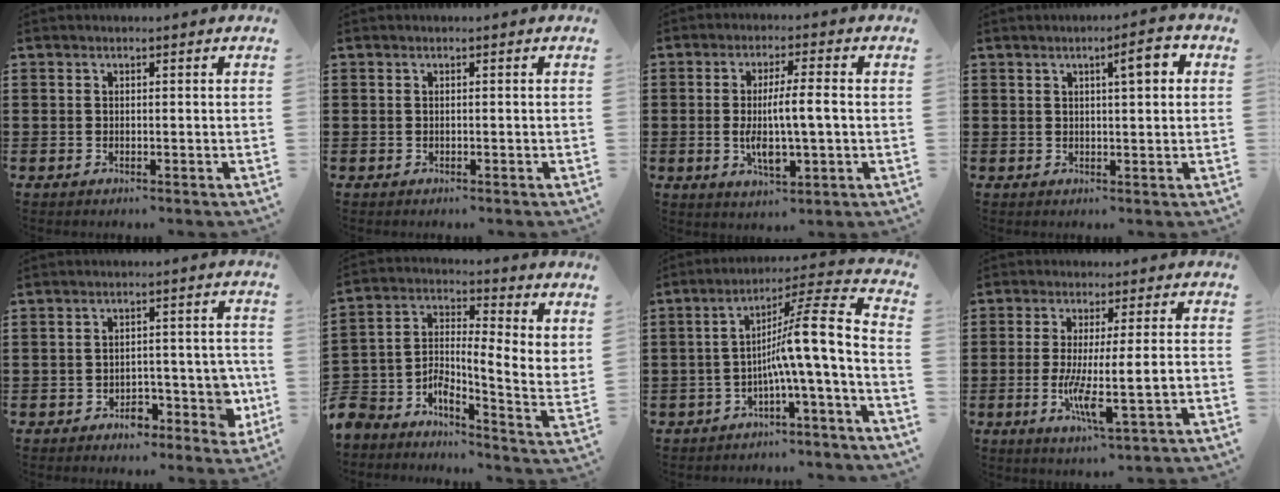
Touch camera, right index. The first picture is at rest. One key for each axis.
{"total": 0.0}
{"total": 7.6, "fx": -0.4, "fy": 1.9, "fz": 7.4, "tx": -0.142, "ty": -0.004, "tz": -0.009}
{"total": 4.5, "fx": 1.4, "fy": 1.0, "fz": 4.1, "tx": -0.066, "ty": 0.003, "tz": 0.016}
{"total": 7.0, "fx": -2.8, "fy": 4.4, "fz": 4.6, "tx": -0.052, "ty": 0.008, "tz": -0.051}
{"total": 3.8, "fx": -1.5, "fy": 1.3, "fz": 3.3, "tx": -0.088, "ty": -0.040, "tz": -0.037}
{"total": 10.0, "fx": -2.2, "fy": -0.2, "fz": 9.7, "tx": -0.166, "ty": -0.035, "tz": -0.060}
{"total": 8.0, "fx": -1.7, "fy": 0.0, "fz": 7.8, "tx": -0.152, "ty": -0.022, "tz": -0.033}